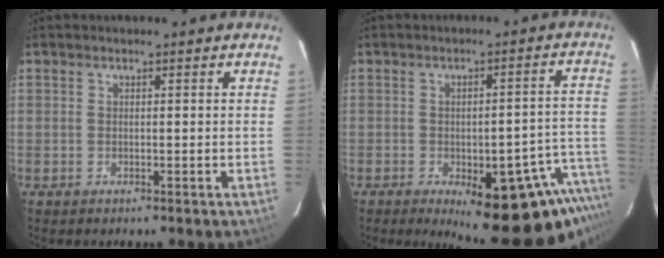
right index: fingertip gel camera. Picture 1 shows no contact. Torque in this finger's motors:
{"motor_torque": [1.86, -0.27, 0.77, 0.14]}